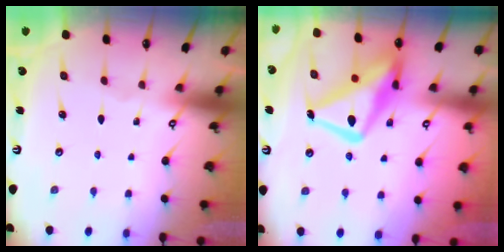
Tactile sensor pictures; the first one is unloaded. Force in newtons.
{"total": 16.1, "press": 16.1, "slide": 1.6}